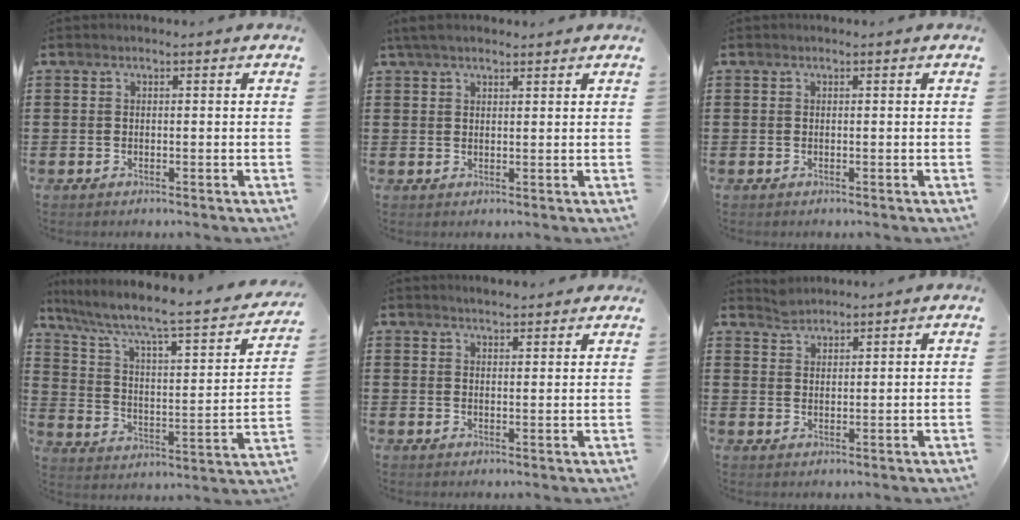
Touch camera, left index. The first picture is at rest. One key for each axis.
{"total": 3.0, "fx": 2.3, "fy": 0.8, "fz": 1.8, "tx": -0.040, "ty": 0.006, "tz": 0.044}
{"total": 0.0}
{"total": 5.6, "fx": 3.5, "fy": 1.0, "fz": 4.2, "tx": -0.100, "ty": -0.036, "tz": 0.046}
{"total": 2.0, "fx": 2.0, "fy": 0.2, "fz": 0.2, "tx": -0.008, "ty": 0.001, "tz": 0.038}
{"total": 2.2, "fx": 2.2, "fy": 0.5, "fz": 0.0, "tx": -0.007, "ty": 0.002, "tz": 0.043}